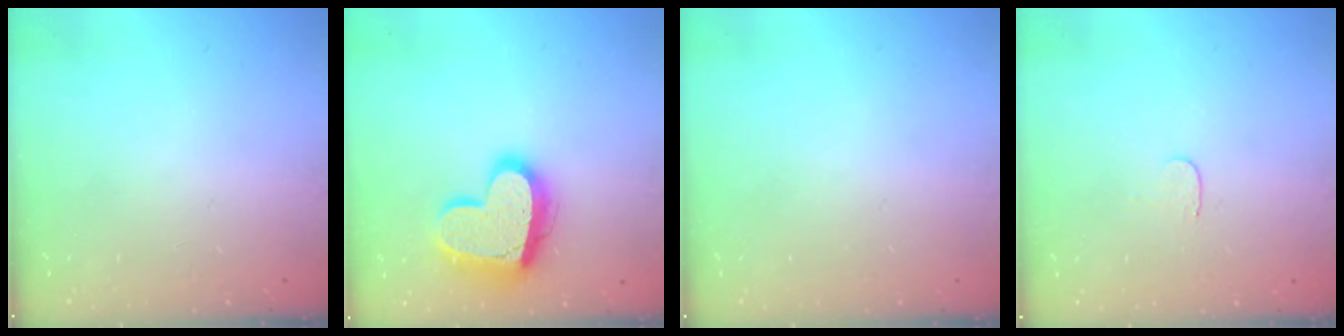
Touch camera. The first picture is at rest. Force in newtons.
{"total": 18.1, "press": 18.1, "slide": 1.6}
{"total": 0.6, "press": 0.6, "slide": 0.2}
{"total": 3.4, "press": 3.4, "slide": 0.4}